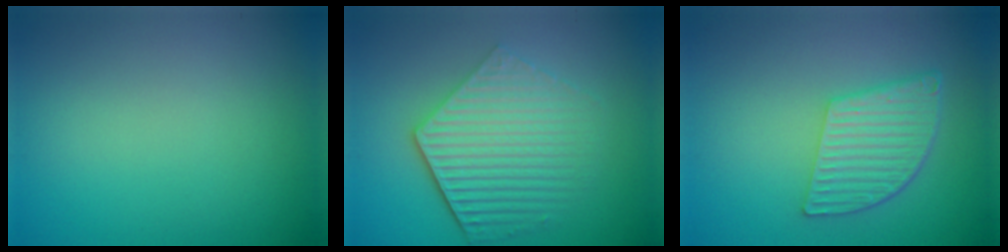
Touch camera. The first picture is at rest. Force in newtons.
{"total": 6.2, "press": 4.6, "slide": 4.2}
{"total": 5.2, "press": 3.9, "slide": 3.5}